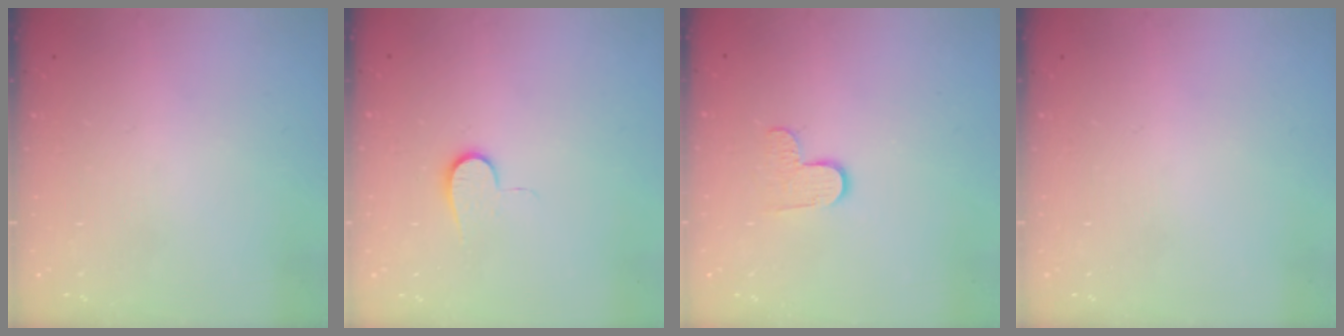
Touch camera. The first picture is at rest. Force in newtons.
{"total": 6.3, "press": 6.2, "slide": 0.8}
{"total": 5.5, "press": 5.5, "slide": 0.4}
{"total": 0.0}